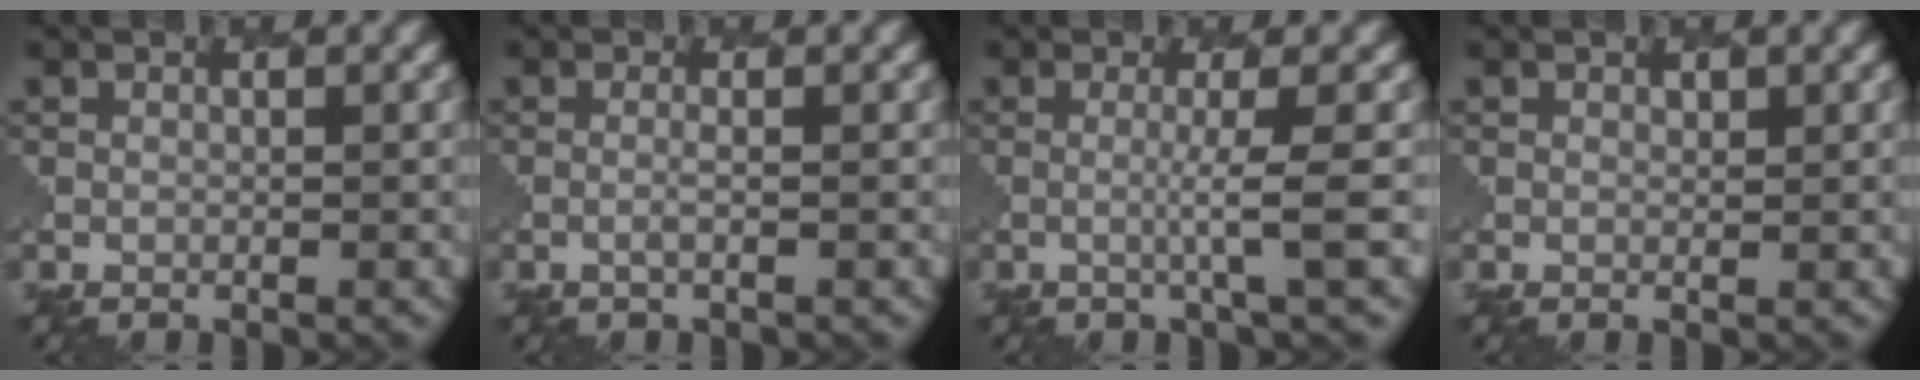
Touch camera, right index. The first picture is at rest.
{"total": 0.7, "force": [0.0, 0.2, 0.7], "torque": [-0.011, 0.001, -0.005]}
{"total": 2.4, "force": [-0.1, 0.1, 2.4], "torque": [-0.039, -0.005, -0.012]}
{"total": 0.8, "force": [0.7, 0.3, 0.1], "torque": [0.000, -0.005, 0.013]}